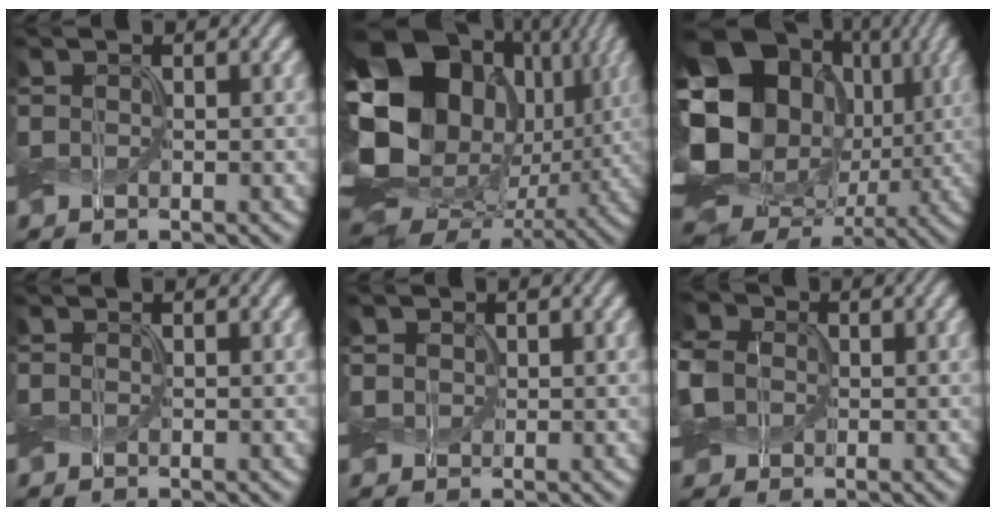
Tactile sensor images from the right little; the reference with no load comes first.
{"total": 22.9, "force": [4.0, 18.1, 13.4], "torque": [-0.293, 0.001, 0.054]}
{"total": 22.8, "force": [2.9, 19.1, 12.0], "torque": [-0.249, 0.003, 0.028]}
{"total": 0.0}
{"total": 1.9, "force": [0.6, 1.6, 0.8], "torque": [-0.029, 0.002, 0.008]}
{"total": 6.9, "force": [0.3, 5.8, 3.8], "torque": [-0.104, 0.019, -0.012]}